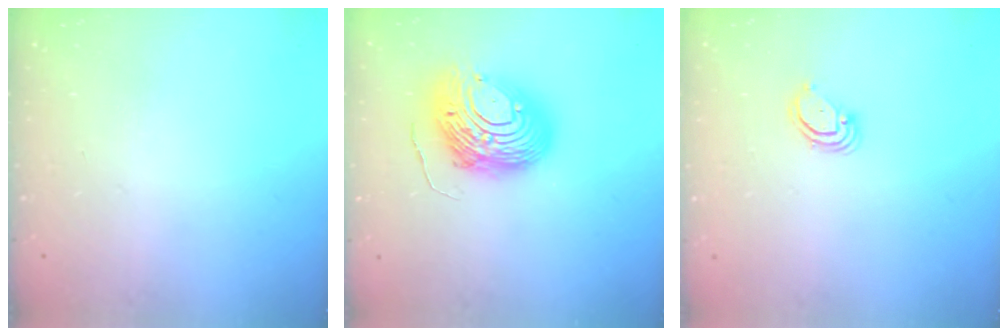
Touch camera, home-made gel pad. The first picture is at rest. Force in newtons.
{"total": 14.4, "press": 14.4, "slide": 1.2}
{"total": 3.6, "press": 3.6, "slide": 0.3}